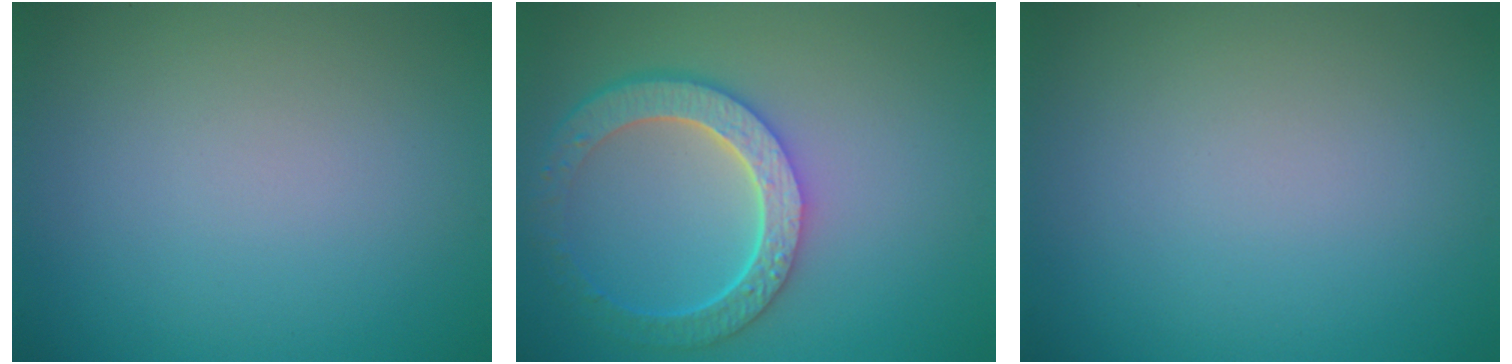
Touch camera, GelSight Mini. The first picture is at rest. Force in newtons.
{"total": 6.1, "press": 4.8, "slide": 3.8}
{"total": 0.0}